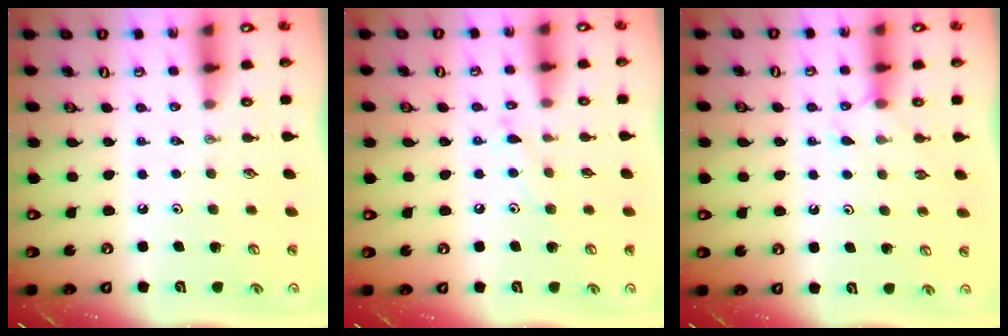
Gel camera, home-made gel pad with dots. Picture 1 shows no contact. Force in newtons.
{"total": 6.9, "press": 6.9, "slide": 0.4}
{"total": 5.2, "press": 5.2, "slide": 0.6}